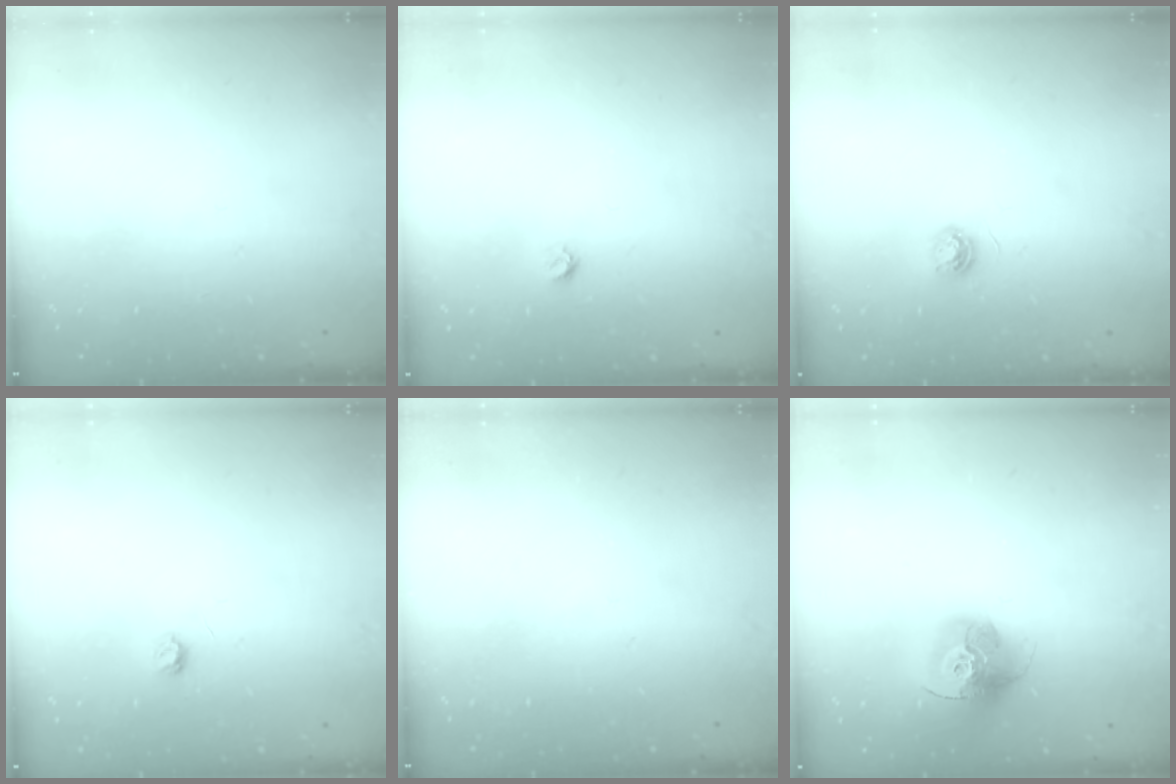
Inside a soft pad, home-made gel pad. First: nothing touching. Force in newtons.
{"total": 3.6, "press": 3.6, "slide": 0.3}
{"total": 5.2, "press": 5.1, "slide": 0.6}
{"total": 3.1, "press": 3.1, "slide": 0.5}
{"total": 0.0}
{"total": 15.8, "press": 15.7, "slide": 1.6}